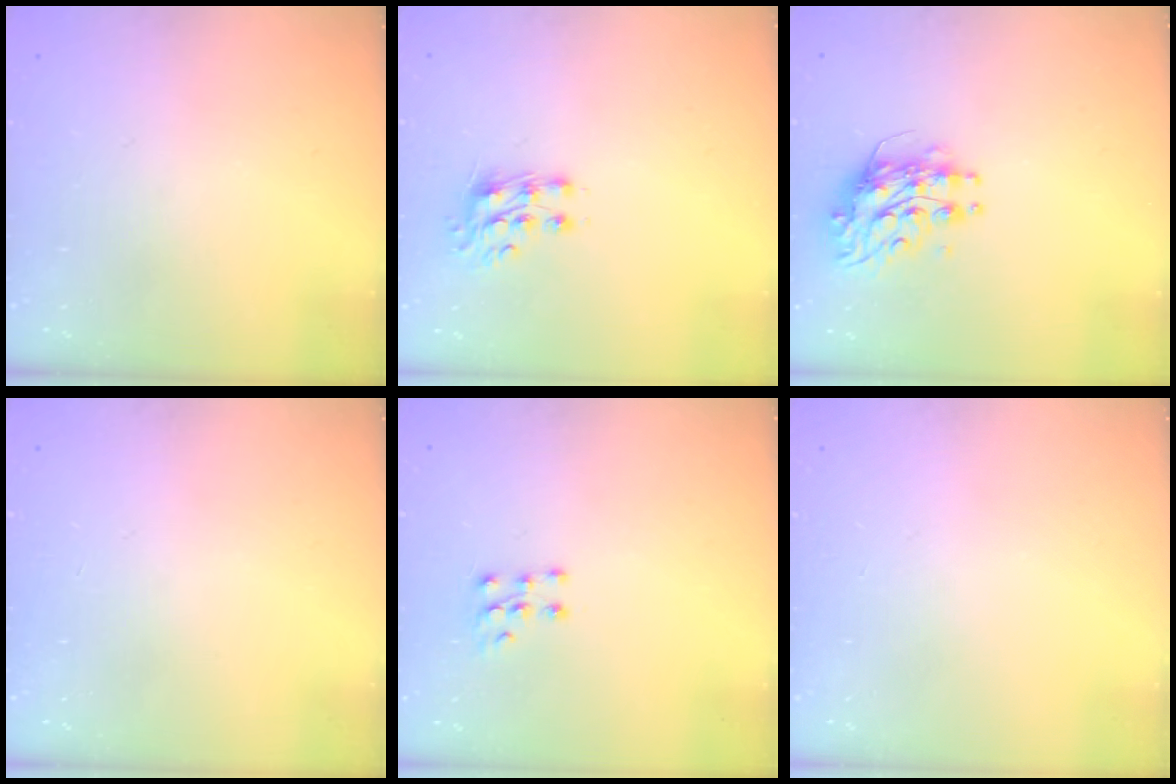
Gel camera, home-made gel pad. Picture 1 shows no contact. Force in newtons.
{"total": 7.8, "press": 7.7, "slide": 0.8}
{"total": 8.9, "press": 8.9, "slide": 0.5}
{"total": 0.0}
{"total": 6.6, "press": 6.6, "slide": 0.8}
{"total": 0.0}